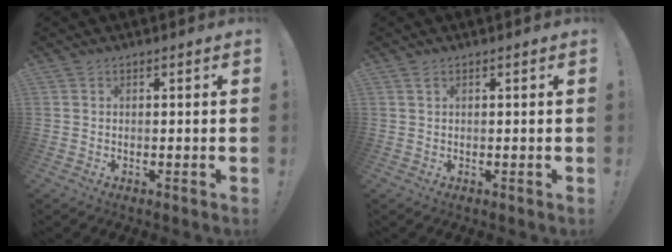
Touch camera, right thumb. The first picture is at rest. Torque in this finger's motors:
{"motor_torque": [-0.10, -0.04, -0.19, 0.03, 0.08]}